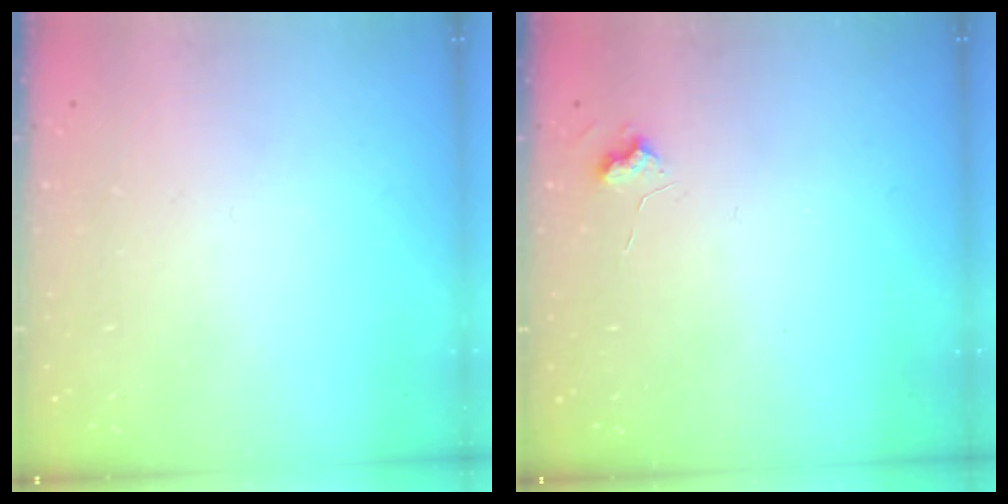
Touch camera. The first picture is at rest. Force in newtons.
{"total": 4.7, "press": 4.7, "slide": 0.7}